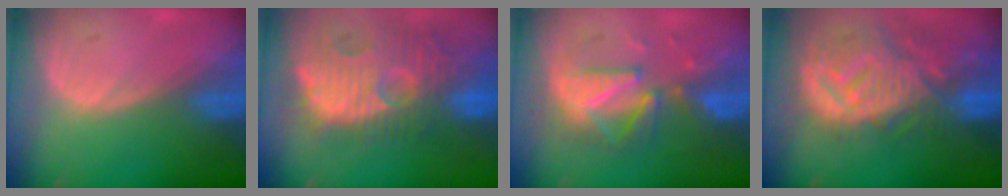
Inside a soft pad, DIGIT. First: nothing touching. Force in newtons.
{"total": 13.5, "press": 12.3, "slide": 5.5}
{"total": 8.1, "press": 8.1, "slide": 0.8}
{"total": 12.6, "press": 11.1, "slide": 6.0}